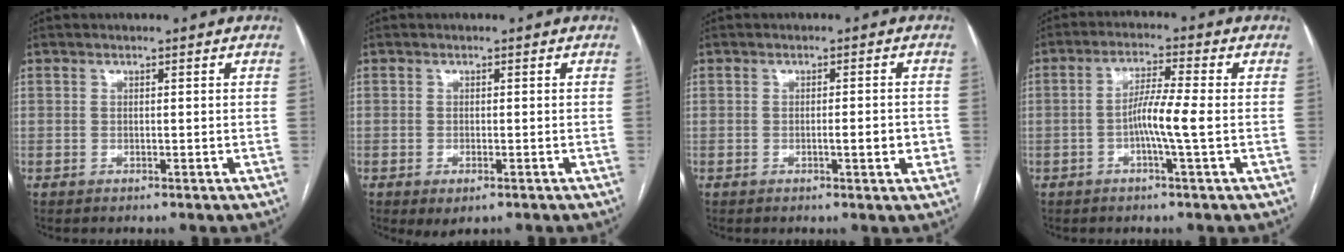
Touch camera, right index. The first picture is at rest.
{"total": 2.5, "force": [-1.3, 1.0, 1.9], "torque": [-0.028, -0.003, -0.011]}
{"total": 3.1, "force": [-0.7, 0.5, 2.9], "torque": [-0.046, 0.000, -0.009]}
{"total": 5.7, "force": [-1.2, -0.5, 5.6], "torque": [-0.105, 0.003, -0.024]}